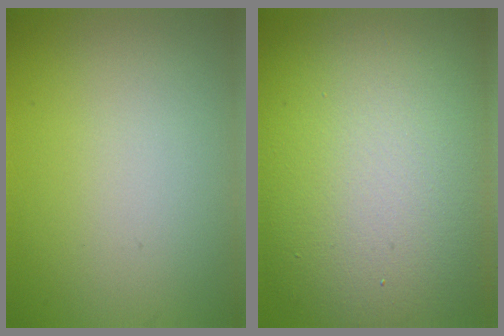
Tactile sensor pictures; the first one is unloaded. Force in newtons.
{"total": 16.6, "press": 16.5, "slide": 1.5}